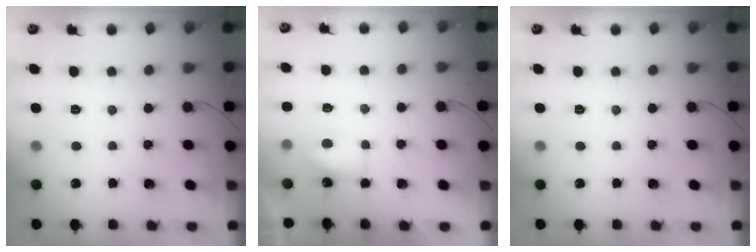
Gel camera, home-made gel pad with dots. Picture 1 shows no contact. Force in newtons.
{"total": 4.2, "press": 4.1, "slide": 1.0}
{"total": 0.0}